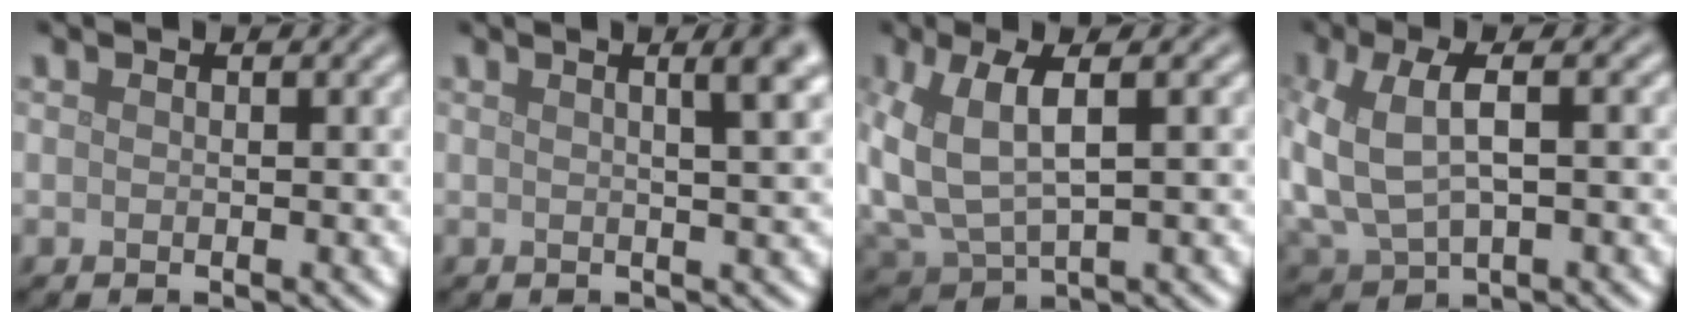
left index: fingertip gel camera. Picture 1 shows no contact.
{"total": 5.6, "force": [2.1, 2.1, 4.8], "torque": [-0.033, 0.037, -0.003]}
{"total": 7.2, "force": [1.1, 3.7, 6.1], "torque": [-0.154, 0.001, 0.029]}
{"total": 6.8, "force": [0.0, 3.7, 5.7], "torque": [-0.141, -0.001, -0.001]}